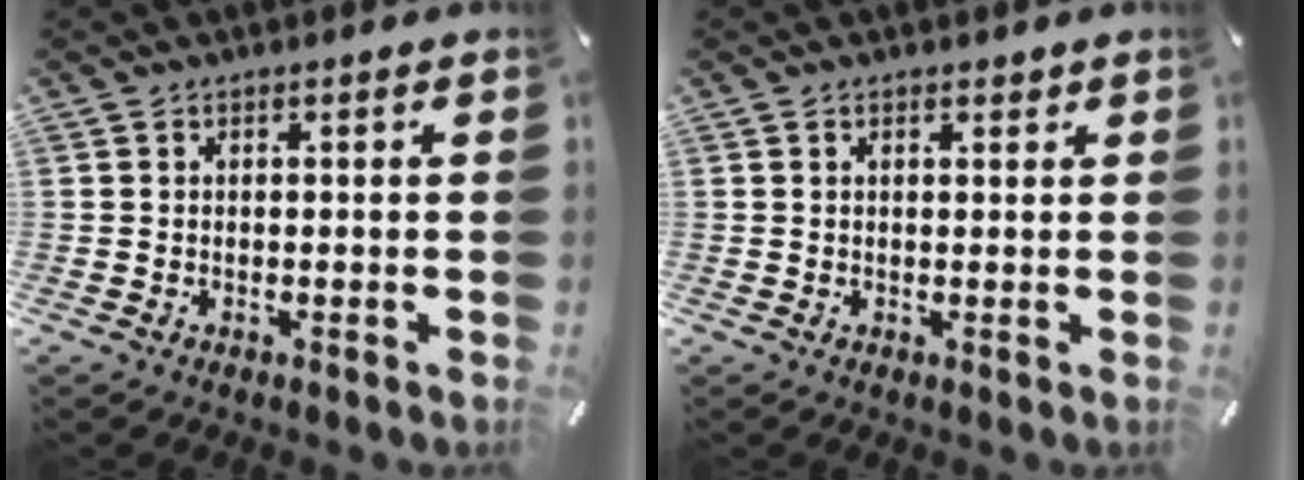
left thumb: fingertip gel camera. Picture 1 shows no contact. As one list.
[{"total": 1.5, "force": [0.8, 0.7, 1.0], "torque": [-0.020, 0.002, 0.015]}]